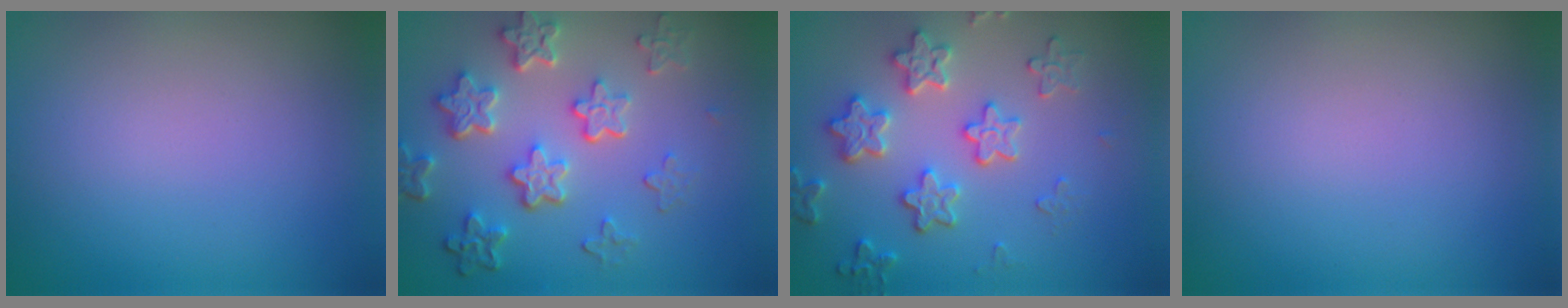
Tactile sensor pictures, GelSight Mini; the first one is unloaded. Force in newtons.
{"total": 5.9, "press": 4.4, "slide": 3.9}
{"total": 4.0, "press": 3.9, "slide": 1.2}
{"total": 0.0}